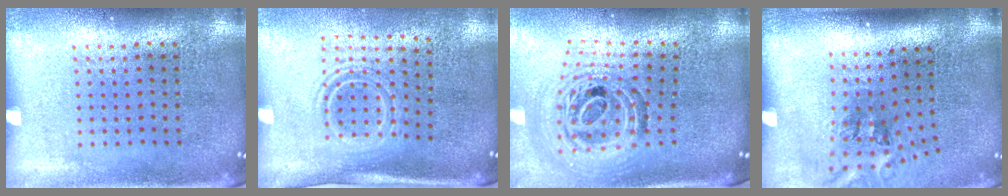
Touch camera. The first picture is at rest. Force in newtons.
{"total": 1.6, "press": 1.1, "slide": 1.1}
{"total": 1.8, "press": 1.5, "slide": 0.9}
{"total": 1.7, "press": 1.2, "slide": 1.3}